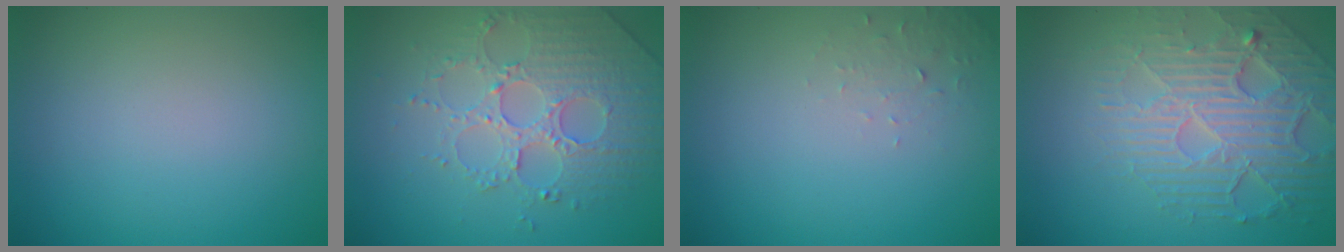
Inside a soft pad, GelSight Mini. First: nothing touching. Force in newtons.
{"total": 4.1, "press": 3.9, "slide": 1.2}
{"total": 1.2, "press": 1.2, "slide": 0.1}
{"total": 6.6, "press": 4.8, "slide": 4.4}